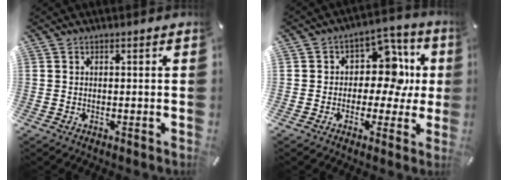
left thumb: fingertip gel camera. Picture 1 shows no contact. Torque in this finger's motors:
{"motor_torque": [0.12, 0.04, 0.20, 0.23, 0.00]}